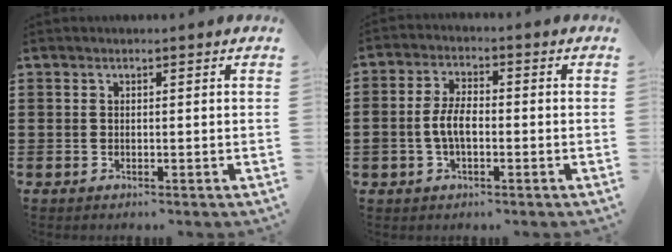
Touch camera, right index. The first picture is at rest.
{"total": 4.8, "force": [-1.0, 2.5, 4.0], "torque": [-0.093, 0.001, -0.024]}